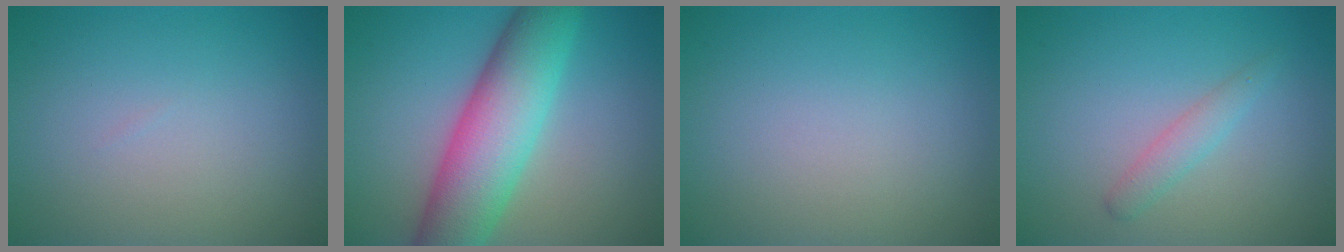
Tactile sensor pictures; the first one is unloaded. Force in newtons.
{"total": 9.3, "press": 9.3, "slide": 0.3}
{"total": 0.0}
{"total": 1.6, "press": 1.6, "slide": 0.1}